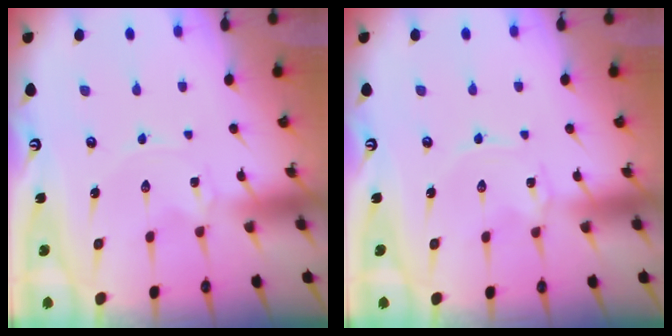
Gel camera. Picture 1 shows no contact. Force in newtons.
{"total": 1.0, "press": 1.0, "slide": 0.1}